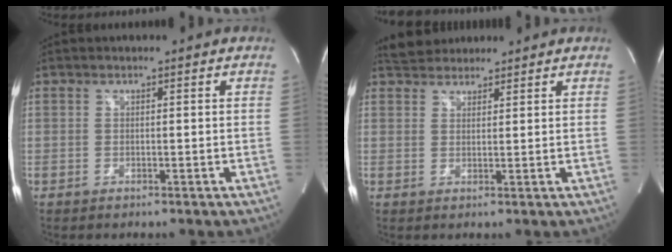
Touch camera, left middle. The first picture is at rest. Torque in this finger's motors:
{"motor_torque": [0.04, -0.04, -0.06, 0.01]}